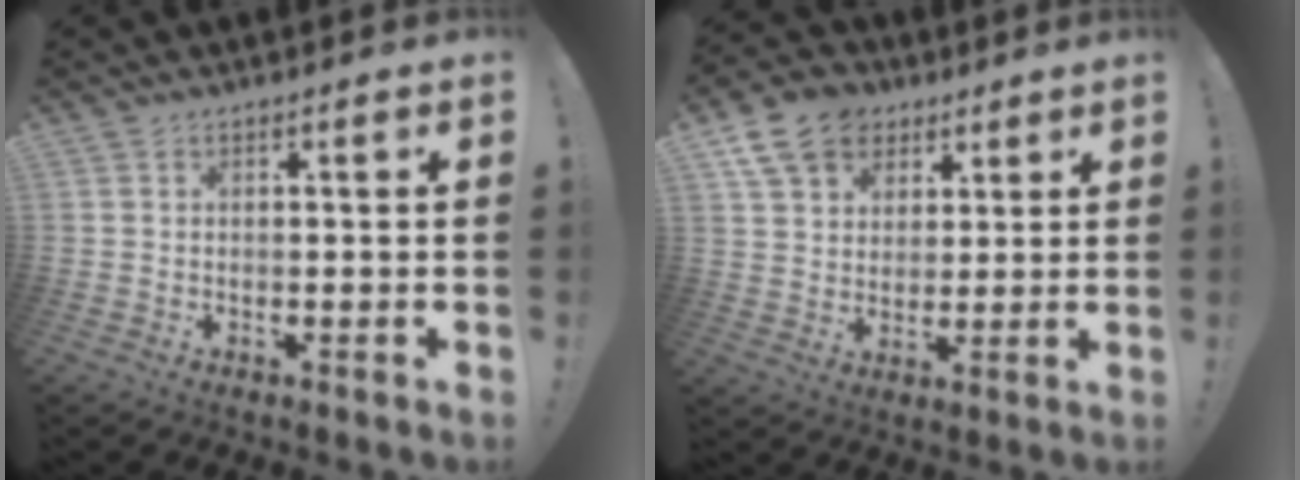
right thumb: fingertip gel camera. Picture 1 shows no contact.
{"total": 12.7, "force": [6.7, 9.6, 5.0], "torque": [-0.076, -0.033, 0.134]}